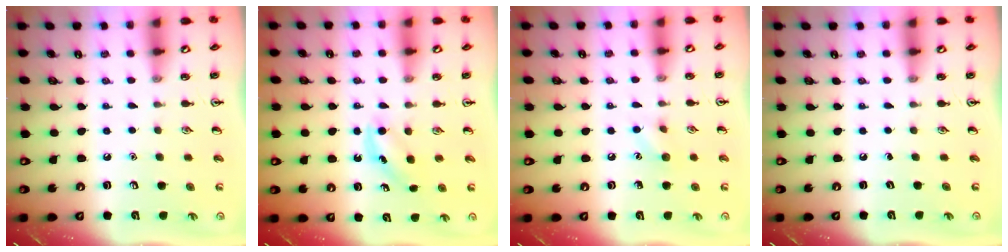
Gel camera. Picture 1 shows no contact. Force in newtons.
{"total": 4.5, "press": 4.1, "slide": 1.6}
{"total": 6.3, "press": 6.1, "slide": 1.9}
{"total": 0.0}